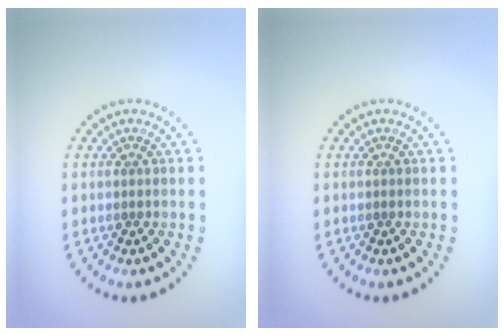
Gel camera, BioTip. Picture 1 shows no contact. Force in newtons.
{"total": 0.0}